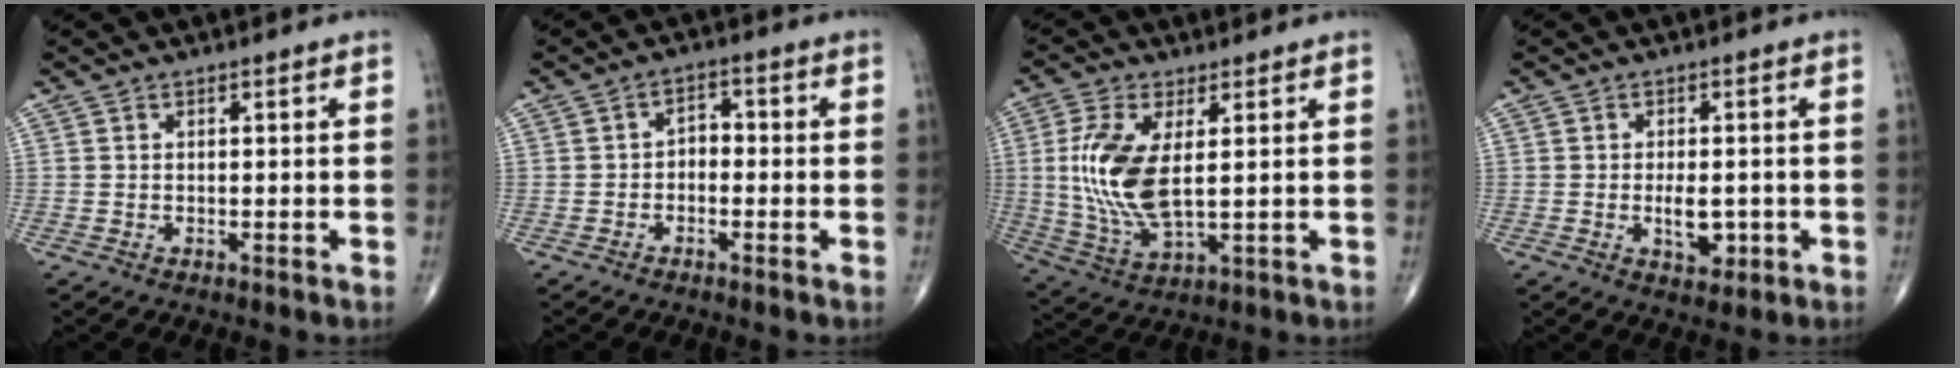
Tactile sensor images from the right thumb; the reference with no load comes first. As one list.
[{"total": 2.9, "force": [-0.8, 2.0, 2.0], "torque": [-0.017, 0.018, -0.025]}, {"total": 13.1, "force": [1.7, 5.5, 11.7], "torque": [-0.261, -0.015, 0.042]}, {"total": 4.8, "force": [-0.9, 2.5, 4.0], "torque": [-0.053, -0.004, -0.009]}]